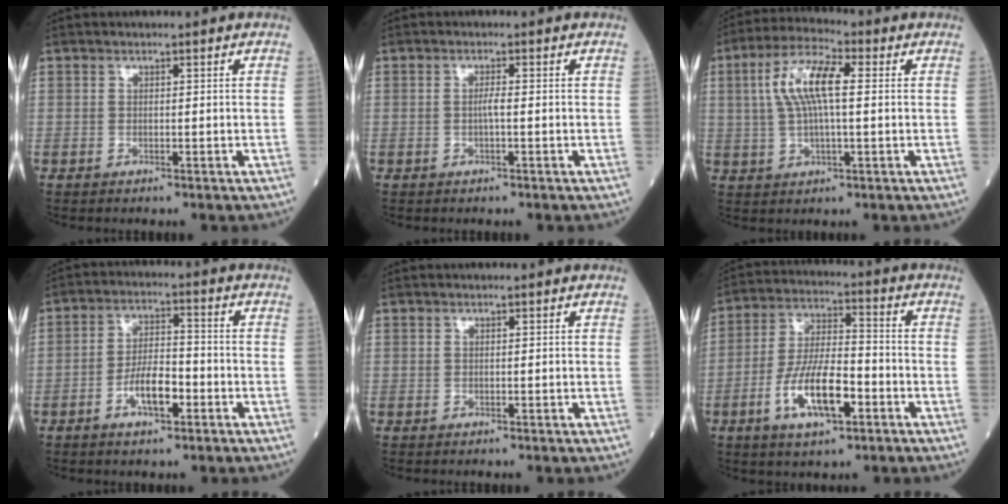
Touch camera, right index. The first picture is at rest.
{"total": 1.3, "force": [-0.2, 0.0, 1.2], "torque": [-0.024, 0.000, -0.004]}
{"total": 9.3, "force": [1.7, 2.4, 8.9], "torque": [-0.183, 0.021, 0.031]}
{"total": 6.7, "force": [-2.8, 2.2, 5.6], "torque": [-0.108, 0.006, -0.052]}
{"total": 0.0}
{"total": 11.3, "force": [-4.4, 3.4, 9.8], "torque": [-0.196, 0.001, -0.080]}